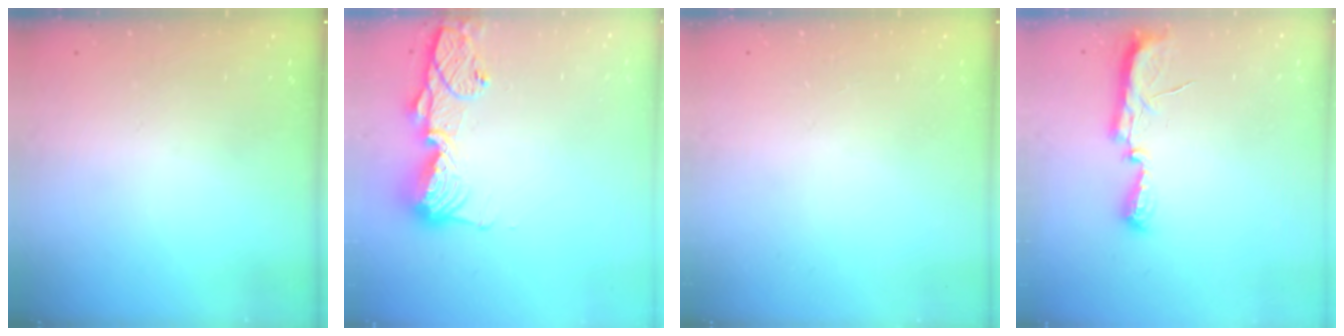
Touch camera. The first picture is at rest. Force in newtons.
{"total": 14.3, "press": 14.2, "slide": 1.3}
{"total": 0.0}
{"total": 9.8, "press": 8.5, "slide": 4.8}